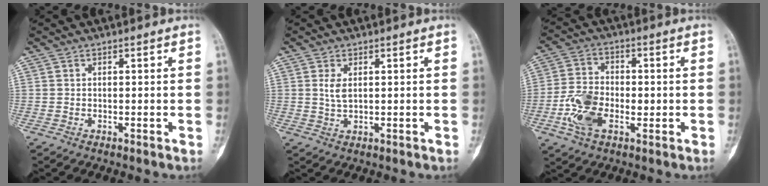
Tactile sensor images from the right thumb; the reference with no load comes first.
{"total": 2.6, "force": [0.8, 1.2, 2.2], "torque": [-0.043, -0.003, 0.019]}
{"total": 9.9, "force": [-2.3, 6.3, 7.2], "torque": [-0.142, 0.012, -0.045]}